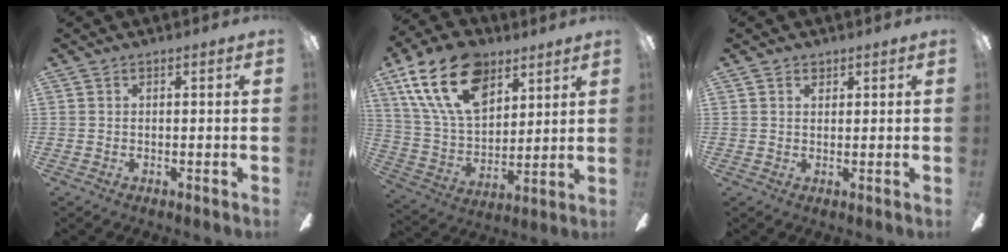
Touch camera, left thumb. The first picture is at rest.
{"total": 21.7, "force": [11.9, 12.6, 13.0], "torque": [-0.247, -0.039, 0.215]}
{"total": 1.4, "force": [1.0, 0.9, 0.5], "torque": [-0.003, -0.001, 0.017]}